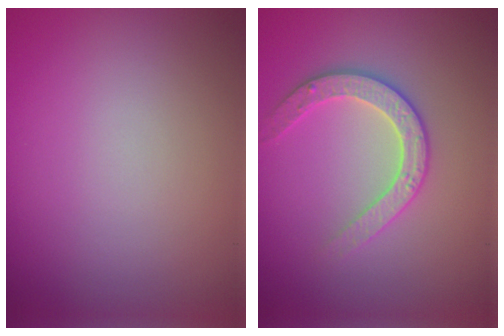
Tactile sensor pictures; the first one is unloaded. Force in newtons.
{"total": 2.8, "press": 2.8, "slide": 0.3}